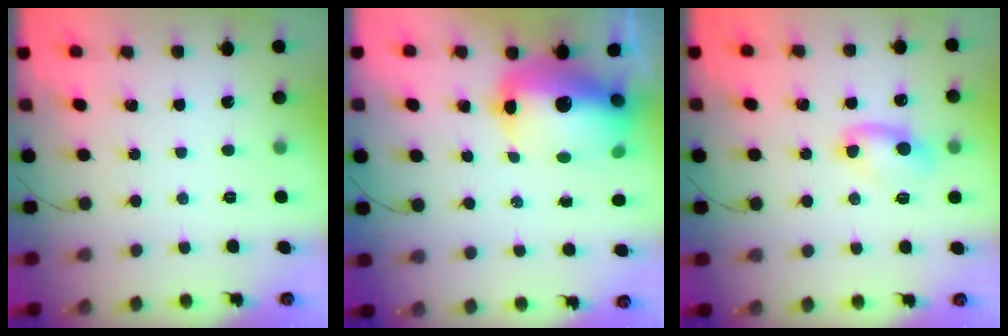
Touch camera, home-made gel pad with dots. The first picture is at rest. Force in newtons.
{"total": 16.7, "press": 16.2, "slide": 4.1}
{"total": 5.9, "press": 5.7, "slide": 1.4}